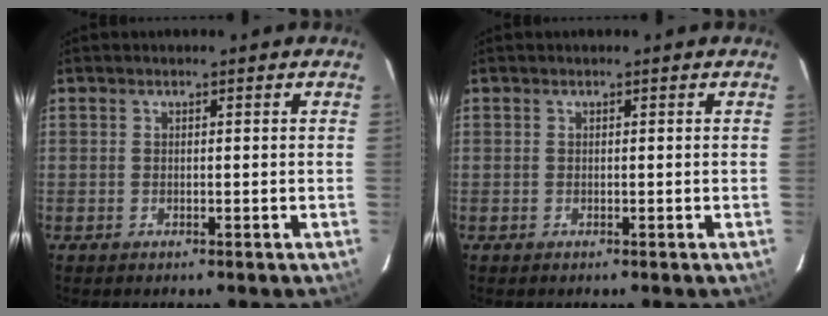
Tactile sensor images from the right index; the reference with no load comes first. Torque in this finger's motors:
{"motor_torque": [0.00, 0.00, 0.07, 0.00]}